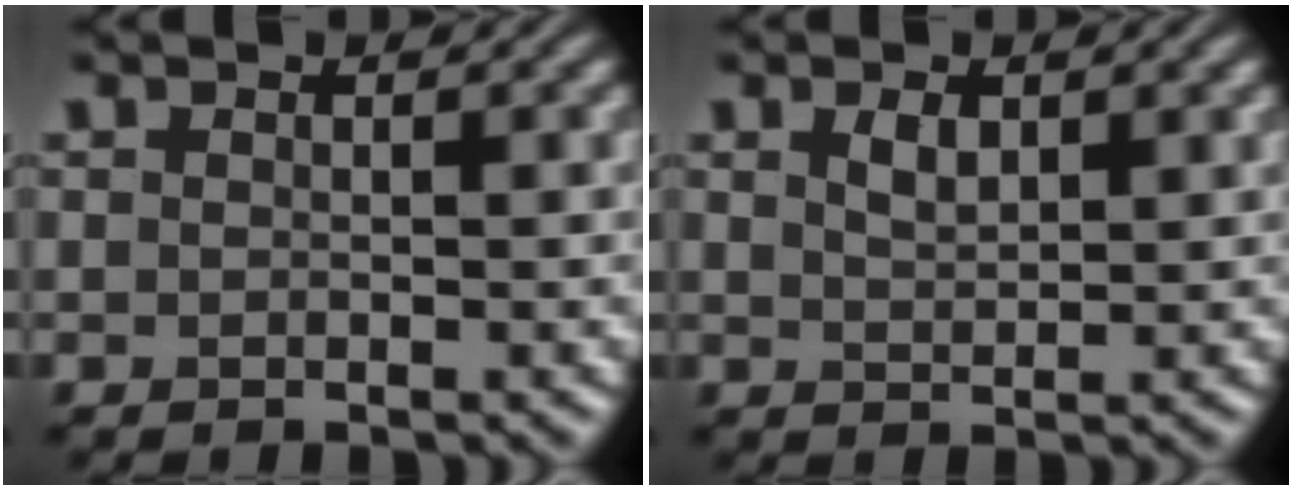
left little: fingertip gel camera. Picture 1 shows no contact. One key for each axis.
{"total": 1.7, "fx": 0.9, "fy": 0.8, "fz": 1.1, "tx": -0.023, "ty": 0.001, "tz": 0.021}